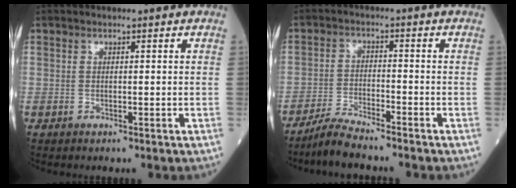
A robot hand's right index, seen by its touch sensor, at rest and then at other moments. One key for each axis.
{"total": 5.2, "fx": -4.7, "fy": 0.0, "fz": 2.1, "tx": -0.044, "ty": -0.019, "tz": -0.092}